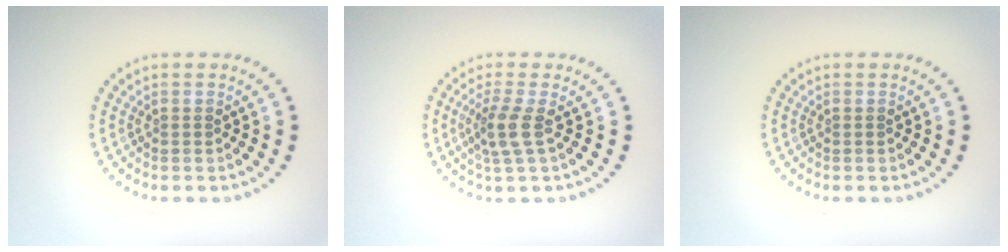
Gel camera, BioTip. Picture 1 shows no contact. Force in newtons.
{"total": 2.5, "press": 2.0, "slide": 1.6}
{"total": 0.0}